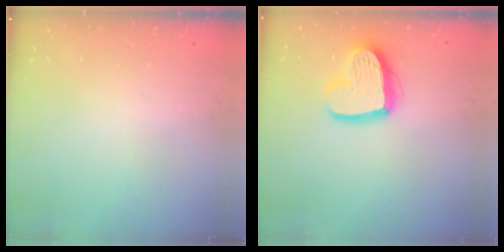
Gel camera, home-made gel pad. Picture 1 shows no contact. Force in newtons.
{"total": 14.9, "press": 14.8, "slide": 1.4}